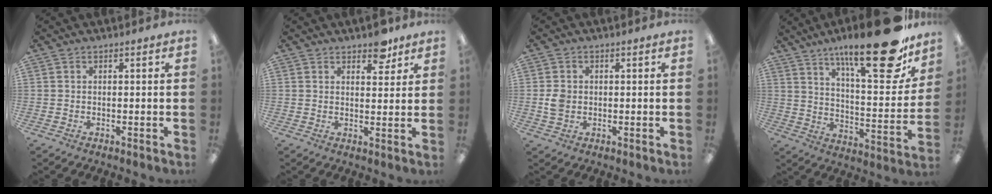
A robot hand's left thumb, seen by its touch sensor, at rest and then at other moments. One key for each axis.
{"total": 5.7, "fx": 4.5, "fy": 2.6, "fz": 2.4, "tx": -0.008, "ty": -0.027, "tz": 0.073}
{"total": 3.6, "fx": -0.1, "fy": 3.0, "fz": 1.9, "tx": -0.027, "ty": 0.004, "tz": -0.002}
{"total": 24.6, "fx": 16.6, "fy": 7.2, "fz": 16.8, "tx": -0.244, "ty": -0.106, "tz": 0.263}